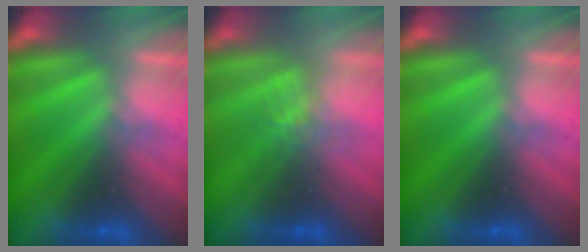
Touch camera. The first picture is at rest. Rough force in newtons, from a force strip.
{"total": 1.2}
{"total": 0.0}